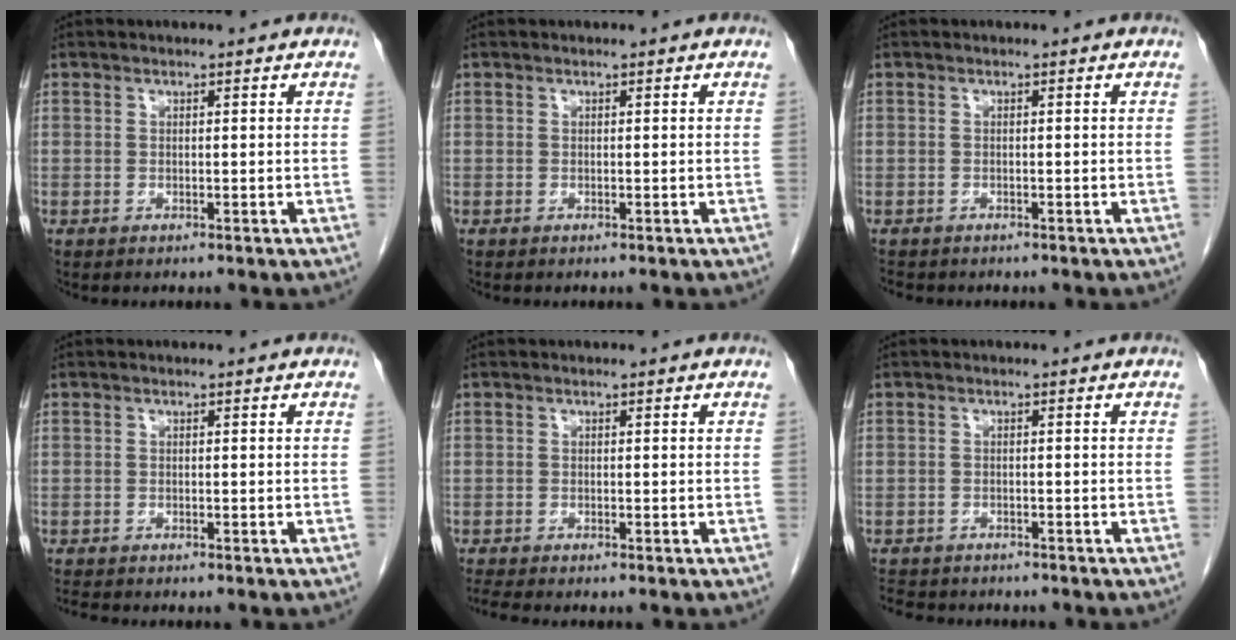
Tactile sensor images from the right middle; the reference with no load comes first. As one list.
[{"total": 0.0}, {"total": 2.2, "force": [-1.9, 1.0, 0.6], "torque": [-0.015, -0.004, -0.028]}, {"total": 1.1, "force": [-1.1, -0.1, 0.1], "torque": [-0.009, -0.006, -0.021]}, {"total": 1.6, "force": [-1.5, -0.4, 0.4], "torque": [-0.017, -0.008, -0.030]}, {"total": 5.9, "force": [-5.2, 2.3, 1.5], "torque": [-0.025, -0.005, -0.077]}]